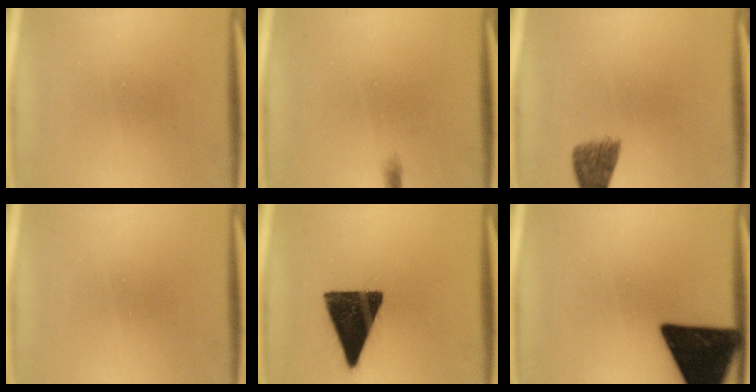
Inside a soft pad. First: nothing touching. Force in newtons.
{"total": 0.6}
{"total": 5.1}
{"total": 0.0}
{"total": 15.4}
{"total": 19.5}